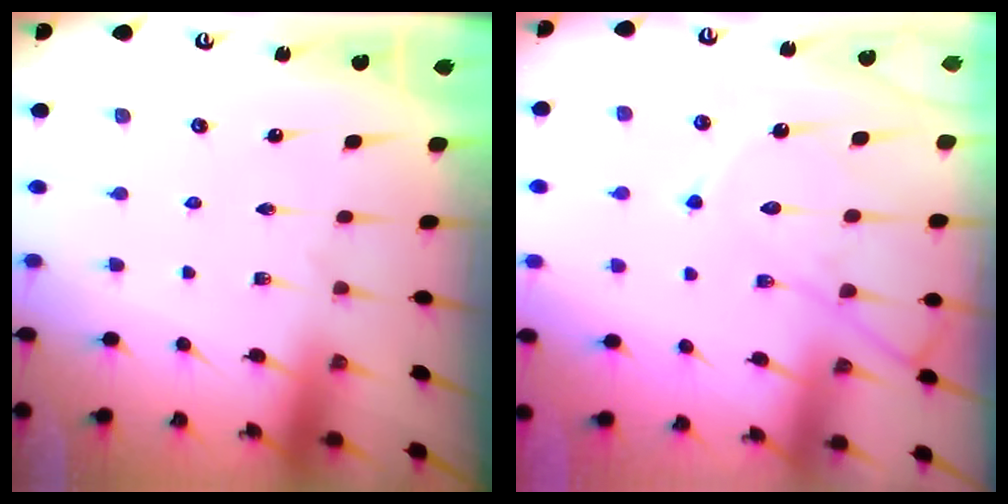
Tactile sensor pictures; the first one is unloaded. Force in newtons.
{"total": 12.7, "press": 12.7, "slide": 1.2}